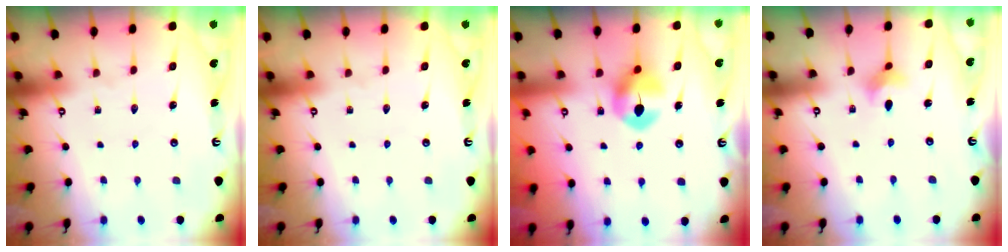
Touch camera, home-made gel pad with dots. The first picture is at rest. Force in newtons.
{"total": 0.0}
{"total": 8.6, "press": 8.6, "slide": 0.3}
{"total": 2.7, "press": 2.7, "slide": 0.2}